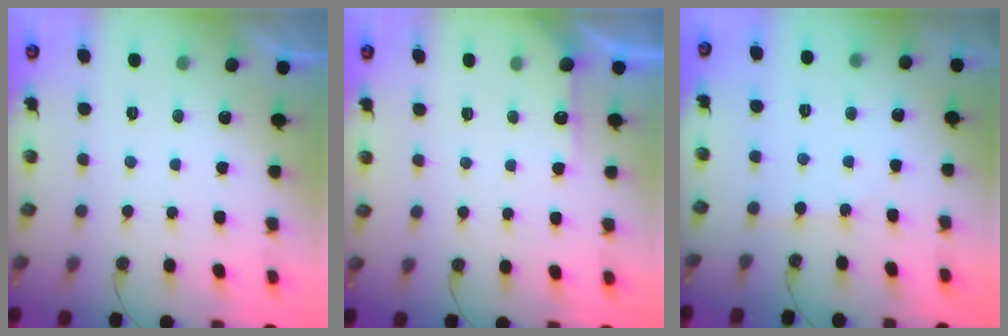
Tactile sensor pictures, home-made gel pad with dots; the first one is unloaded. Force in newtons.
{"total": 4.7, "press": 4.7, "slide": 0.5}
{"total": 1.8, "press": 1.8, "slide": 0.3}